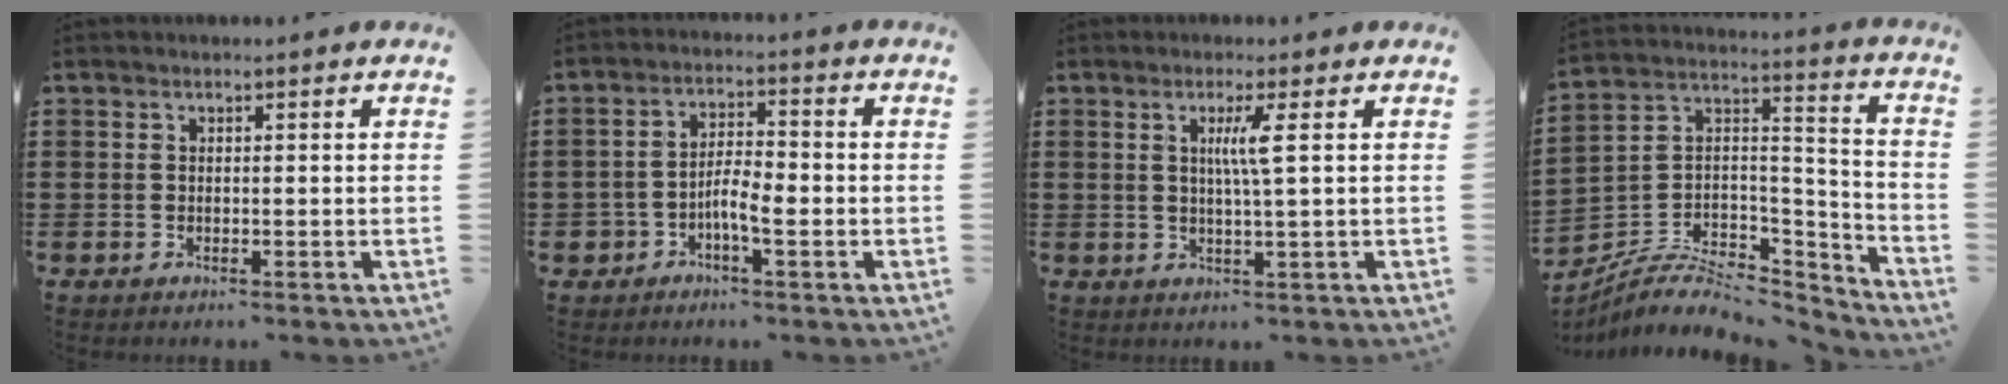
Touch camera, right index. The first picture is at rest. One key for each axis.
{"total": 4.5, "fx": -2.0, "fy": 1.9, "fz": 3.5, "tx": -0.076, "ty": 0.003, "tz": -0.043}
{"total": 3.5, "fx": 0.9, "fy": -0.5, "fz": 3.4, "tx": -0.067, "ty": -0.005, "tz": 0.009}
{"total": 7.6, "fx": -5.5, "fy": 3.8, "fz": 3.6, "tx": -0.076, "ty": 0.007, "tz": -0.105}